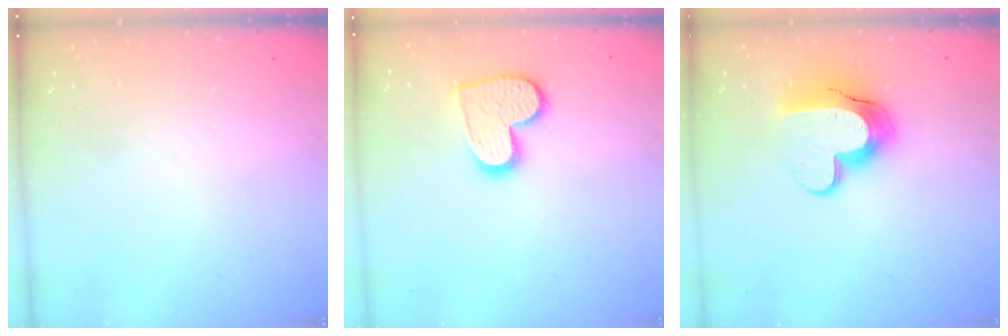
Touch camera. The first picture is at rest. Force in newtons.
{"total": 12.7, "press": 12.6, "slide": 1.0}
{"total": 14.0, "press": 14.0, "slide": 1.0}